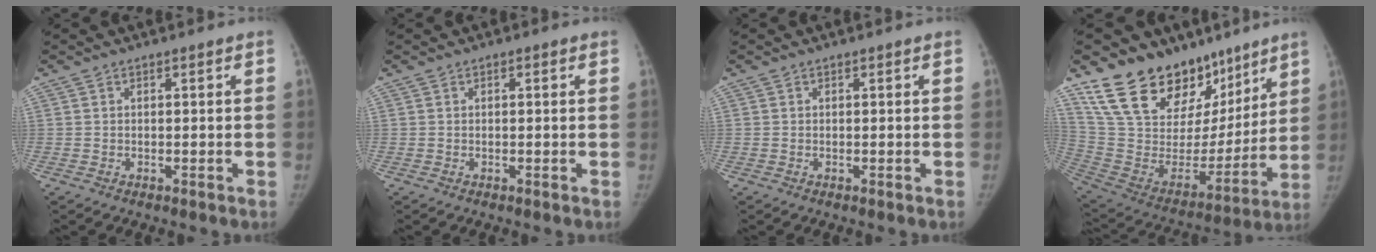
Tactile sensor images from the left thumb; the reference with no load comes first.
{"total": 0.0}
{"total": 0.0}
{"total": 26.9, "force": [19.2, 14.7, 11.9], "torque": [-0.154, -0.072, 0.336]}